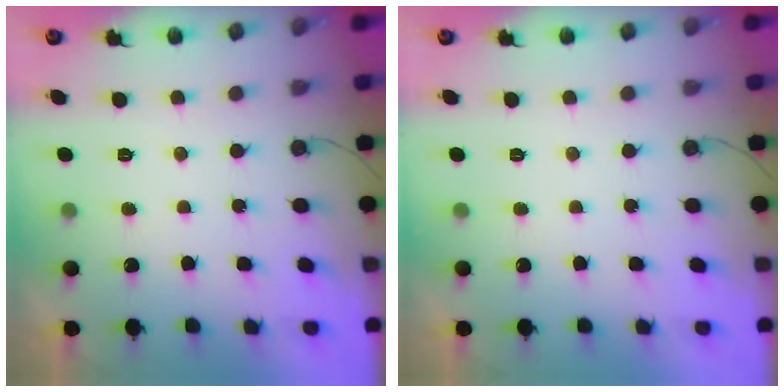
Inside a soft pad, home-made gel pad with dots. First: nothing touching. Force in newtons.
{"total": 0.0}